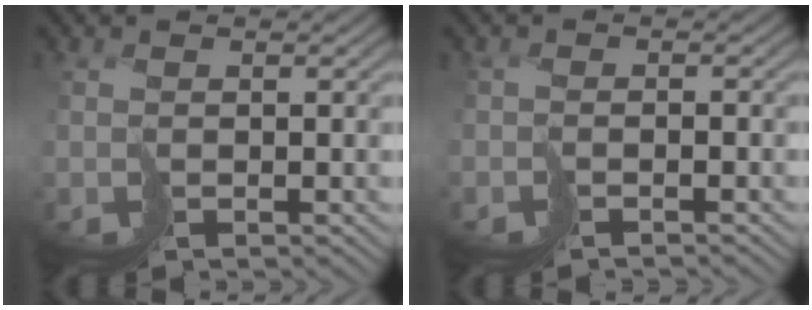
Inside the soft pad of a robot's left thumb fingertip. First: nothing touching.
{"total": 1.0, "force": [-1.0, -0.1, 0.1], "torque": [0.005, 0.004, -0.021]}